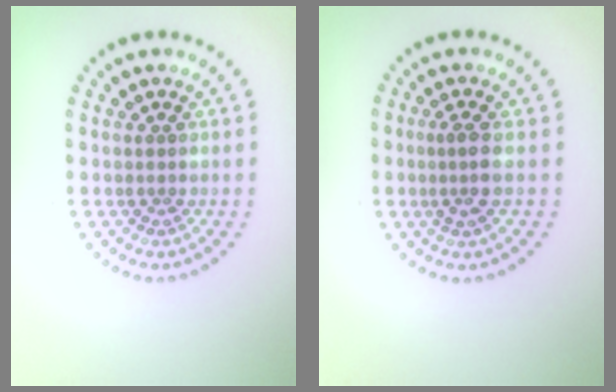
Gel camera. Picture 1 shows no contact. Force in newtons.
{"total": 2.0, "press": 1.7, "slide": 1.2}